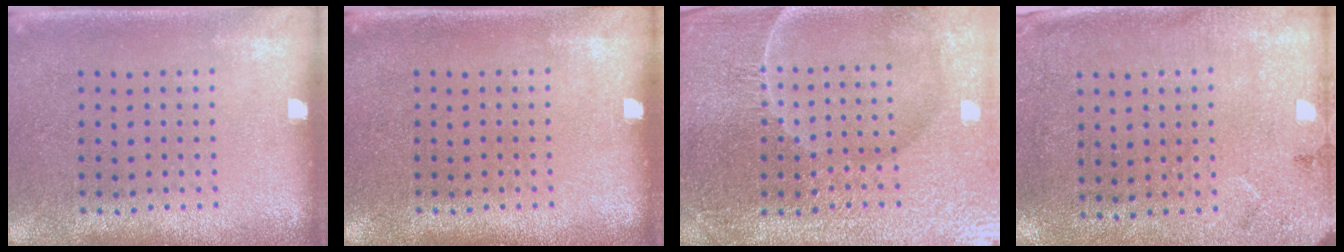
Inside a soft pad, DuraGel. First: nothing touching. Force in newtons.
{"total": 0.0}
{"total": 5.3, "press": 5.0, "slide": 1.8}
{"total": 2.7, "press": 2.2, "slide": 1.6}